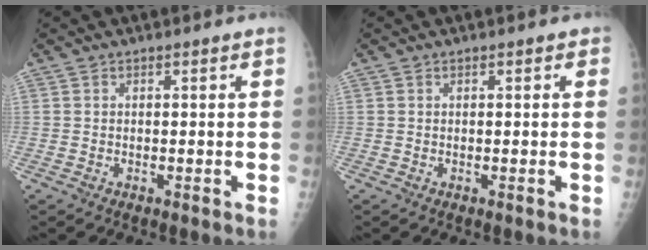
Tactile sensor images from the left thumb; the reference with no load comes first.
{"total": 0.6, "force": [0.3, 0.4, 0.4], "torque": [0.002, 0.001, -0.001]}